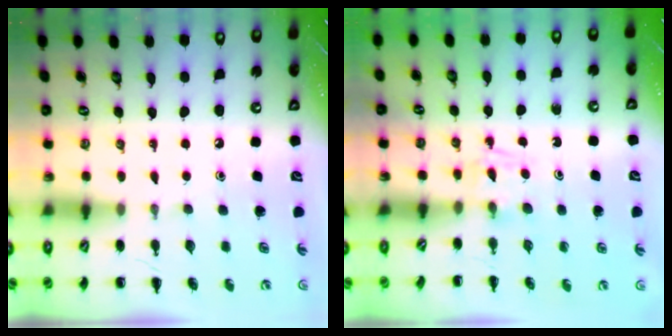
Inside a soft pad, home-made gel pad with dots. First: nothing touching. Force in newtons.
{"total": 2.4, "press": 2.1, "slide": 1.1}